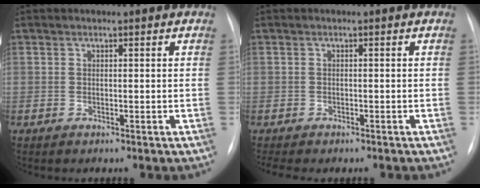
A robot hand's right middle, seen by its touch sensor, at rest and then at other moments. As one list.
[{"total": 3.2, "force": [-2.7, 1.1, 1.4], "torque": [-0.020, -0.004, -0.029]}]